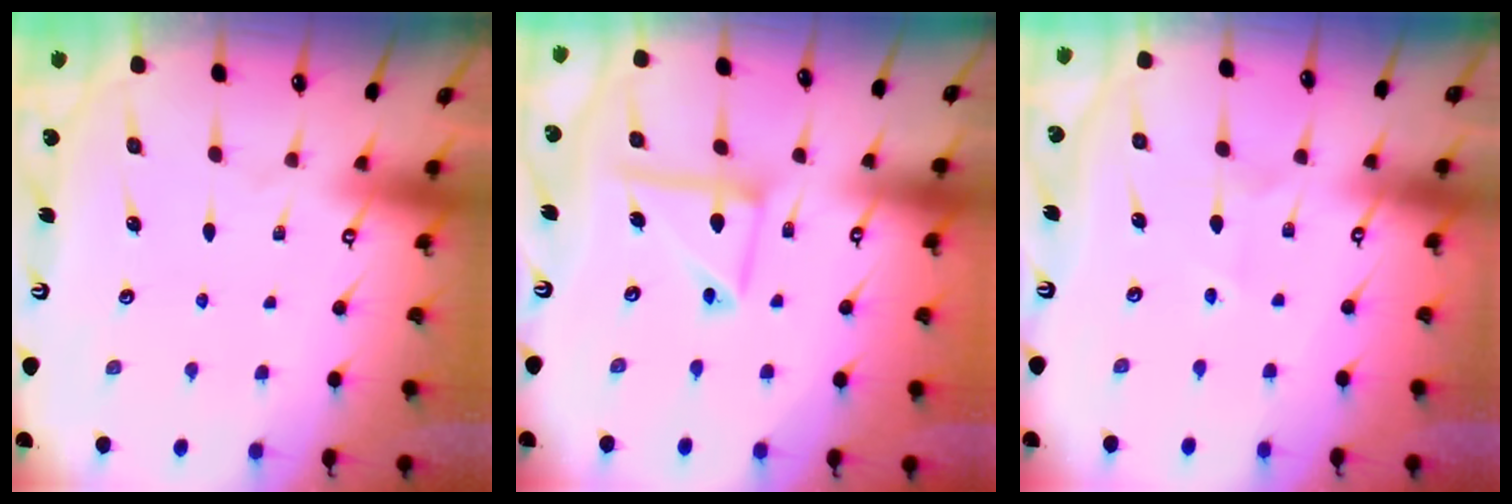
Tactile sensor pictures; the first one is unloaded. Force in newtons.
{"total": 10.6, "press": 10.5, "slide": 1.0}
{"total": 2.5, "press": 2.4, "slide": 0.6}